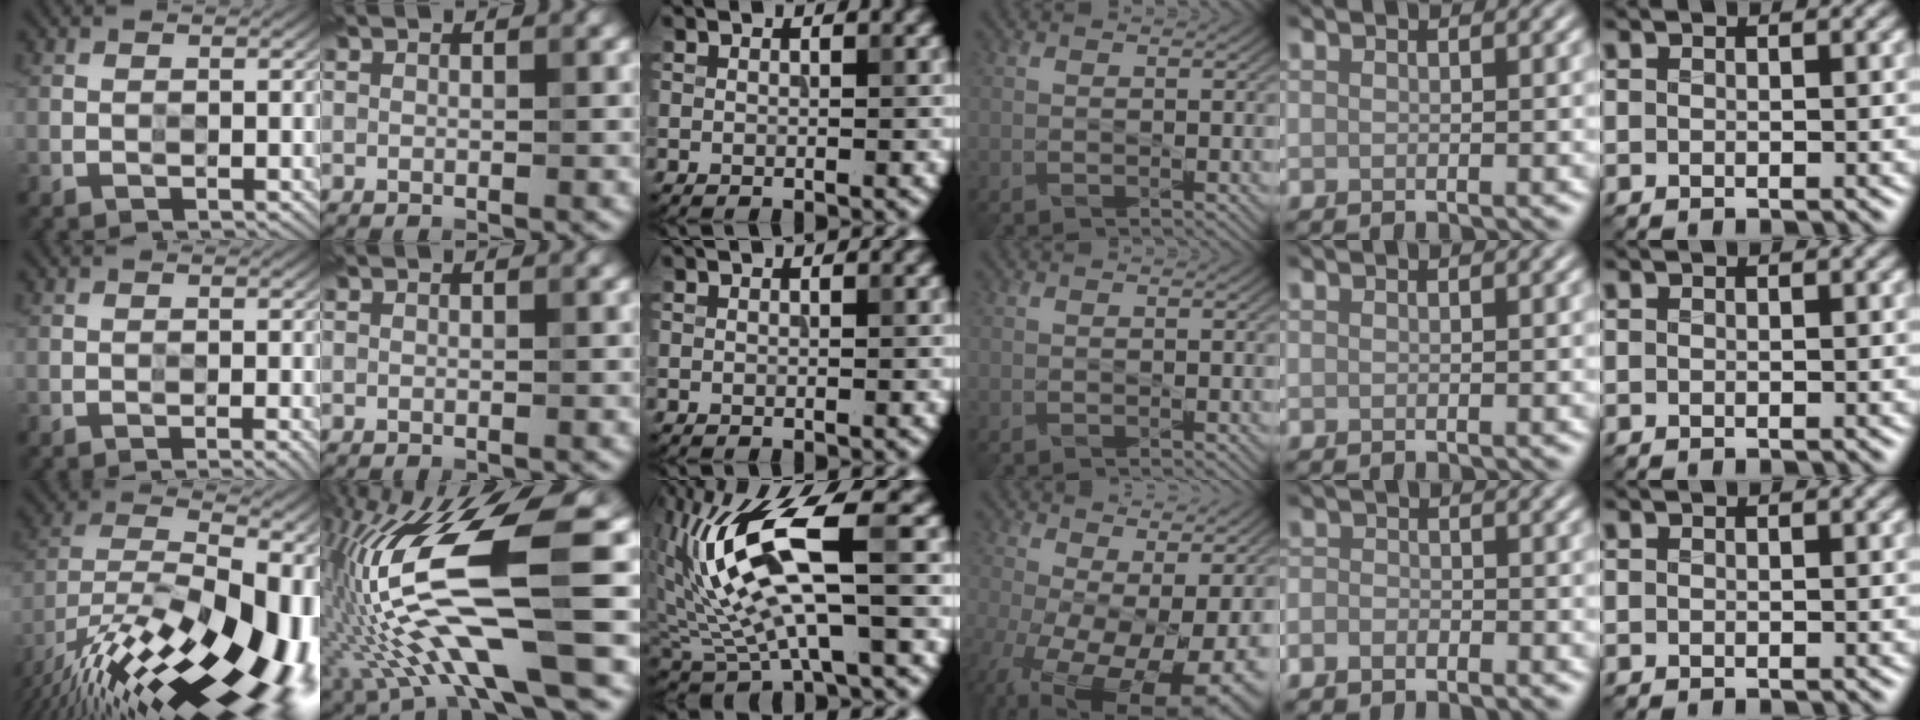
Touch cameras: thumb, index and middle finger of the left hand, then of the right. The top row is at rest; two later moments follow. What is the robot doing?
{"motion": "wipe", "object": "glass cup"}